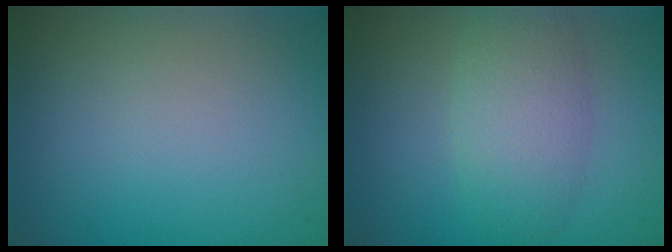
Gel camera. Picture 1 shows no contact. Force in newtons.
{"total": 4.1, "press": 4.1, "slide": 0.2}